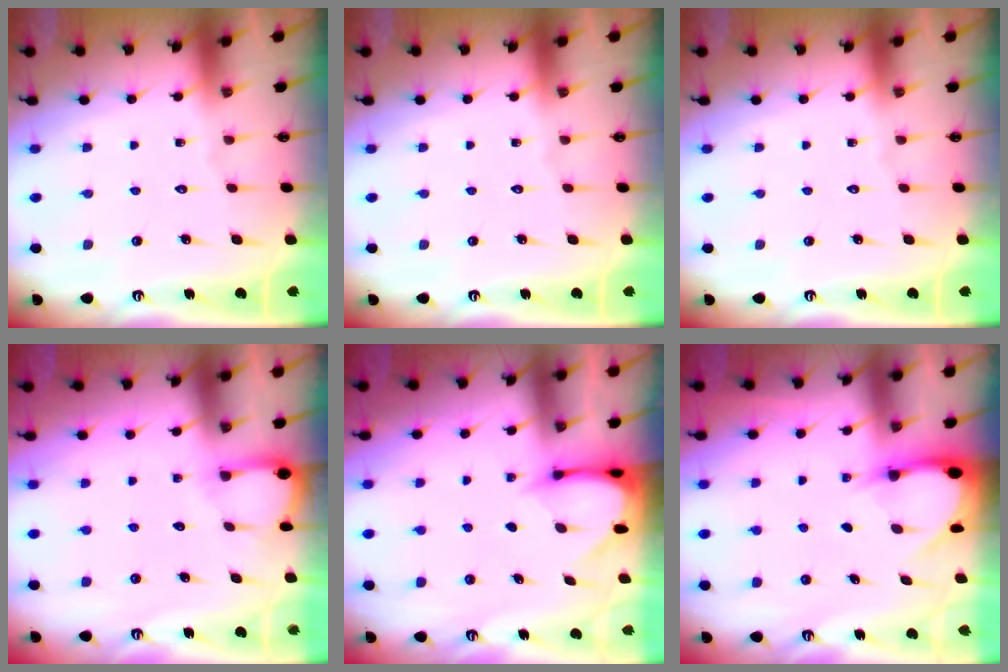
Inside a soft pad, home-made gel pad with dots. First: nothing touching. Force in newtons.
{"total": 0.0}
{"total": 0.0}
{"total": 4.3, "press": 4.3, "slide": 0.4}
{"total": 3.3, "press": 3.3, "slide": 0.3}
{"total": 3.3, "press": 3.3, "slide": 0.4}